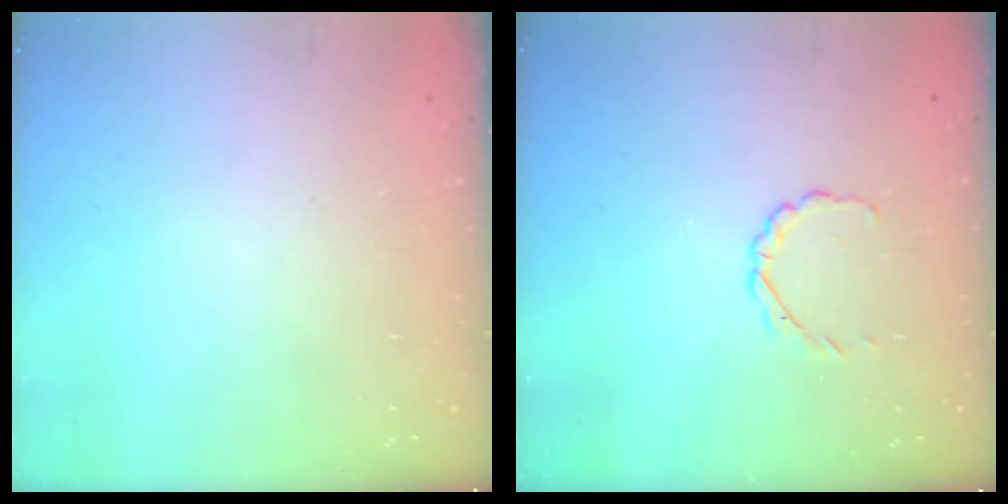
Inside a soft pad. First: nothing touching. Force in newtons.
{"total": 2.3, "press": 2.1, "slide": 0.8}